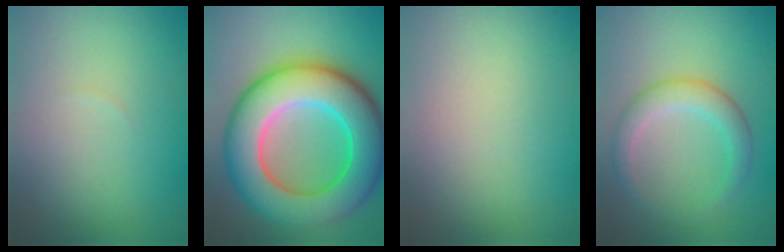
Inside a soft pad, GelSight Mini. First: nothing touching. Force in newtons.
{"total": 12.7, "press": 12.7, "slide": 0.2}
{"total": 0.0}
{"total": 3.0, "press": 3.0, "slide": 0.1}